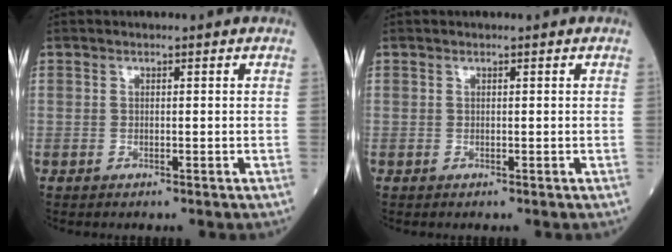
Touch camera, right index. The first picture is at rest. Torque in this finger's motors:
{"motor_torque": [-0.07, 0.01, 0.06, 0.01]}